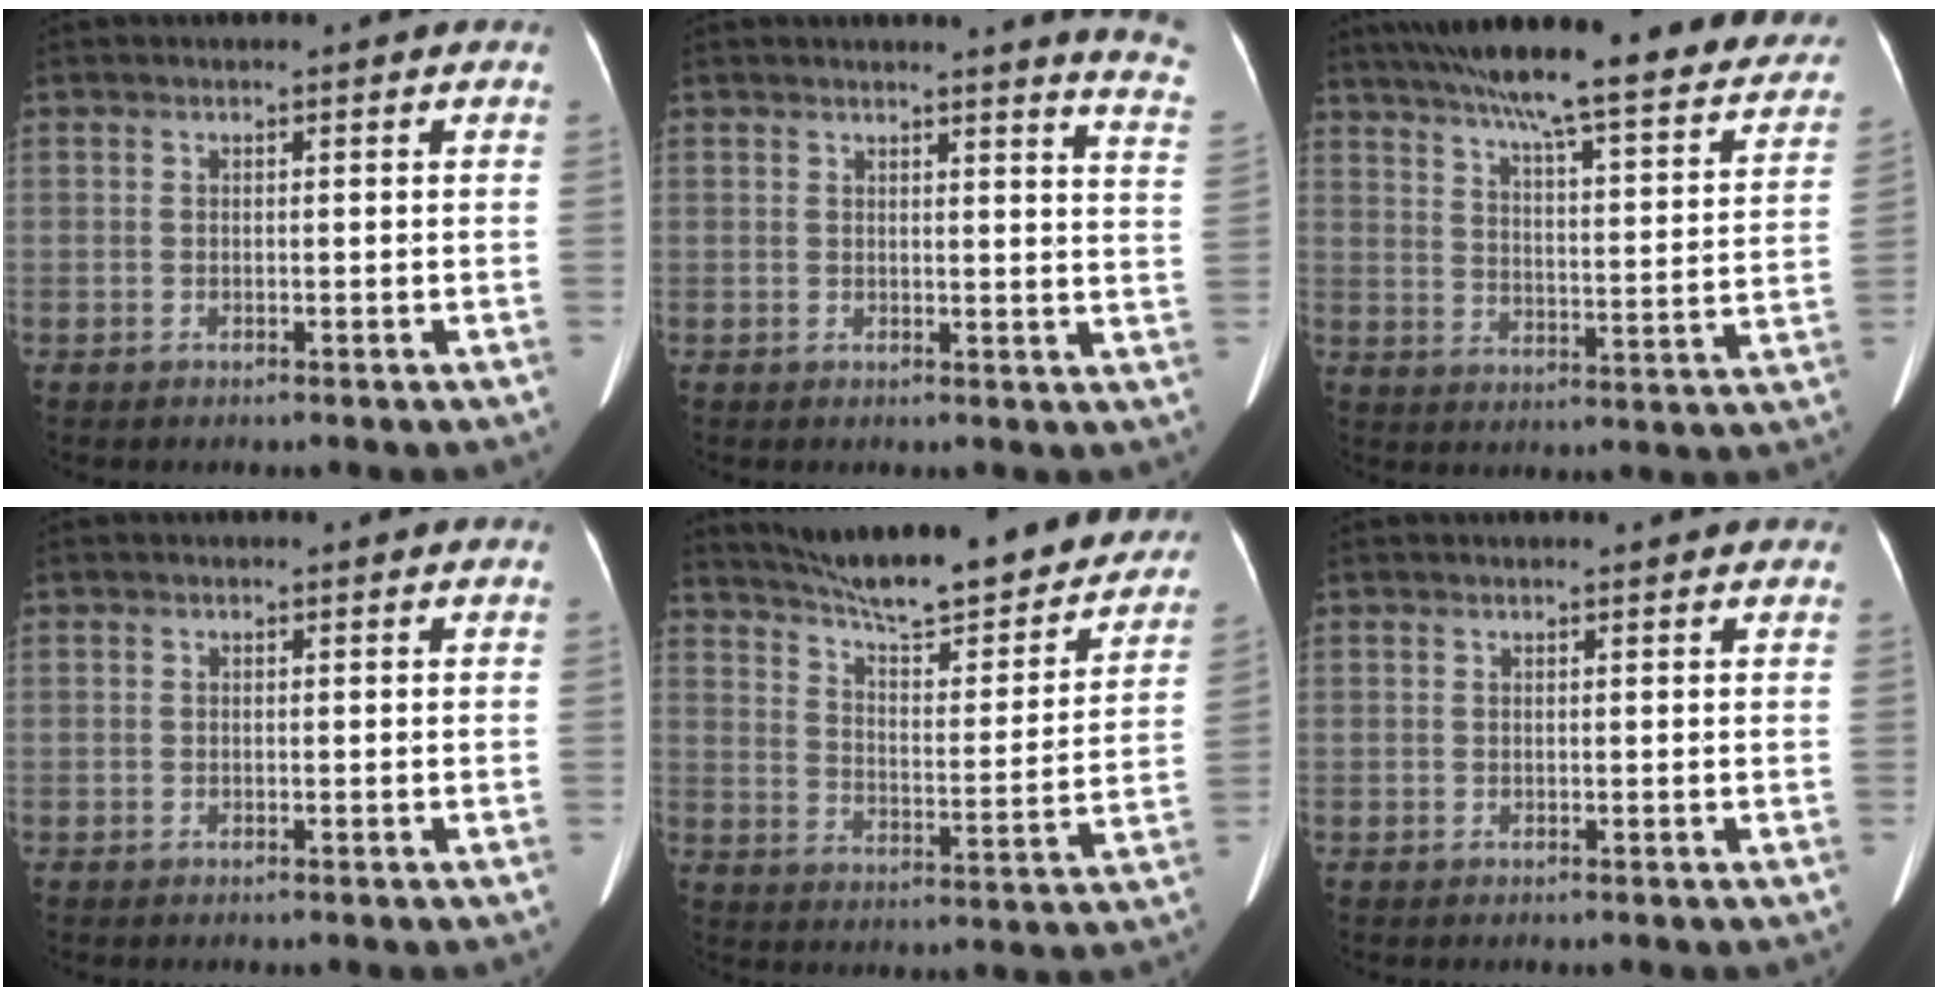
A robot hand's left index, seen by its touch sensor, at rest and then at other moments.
{"total": 8.8, "force": [8.2, -0.6, 3.1], "torque": [-0.020, -0.073, 0.056]}
{"total": 29.5, "force": [25.1, 4.1, 15.0], "torque": [-0.227, -0.037, 0.320]}
{"total": 0.0}
{"total": 26.1, "force": [22.8, 4.9, 11.8], "torque": [-0.180, -0.027, 0.303]}
{"total": 3.3, "force": [3.1, 0.7, 1.0], "torque": [-0.015, 0.013, 0.019]}